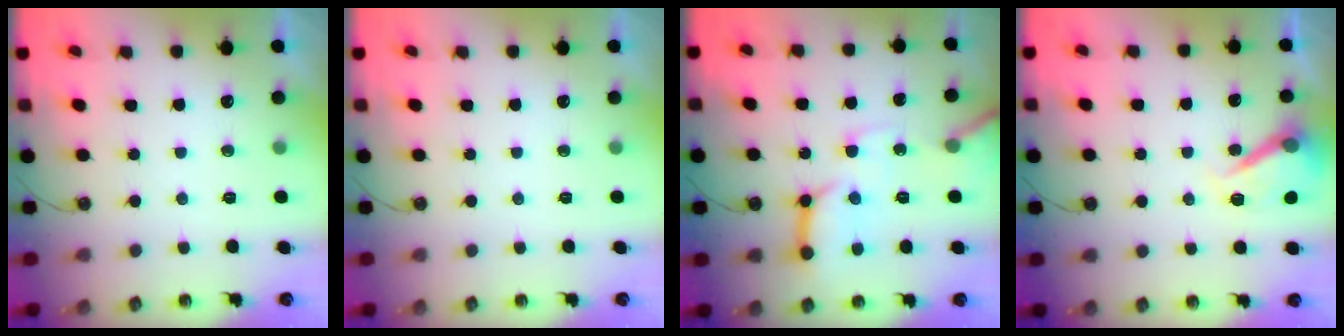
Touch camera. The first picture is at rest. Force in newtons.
{"total": 0.0}
{"total": 14.4, "press": 14.3, "slide": 1.6}
{"total": 12.6, "press": 12.5, "slide": 1.4}